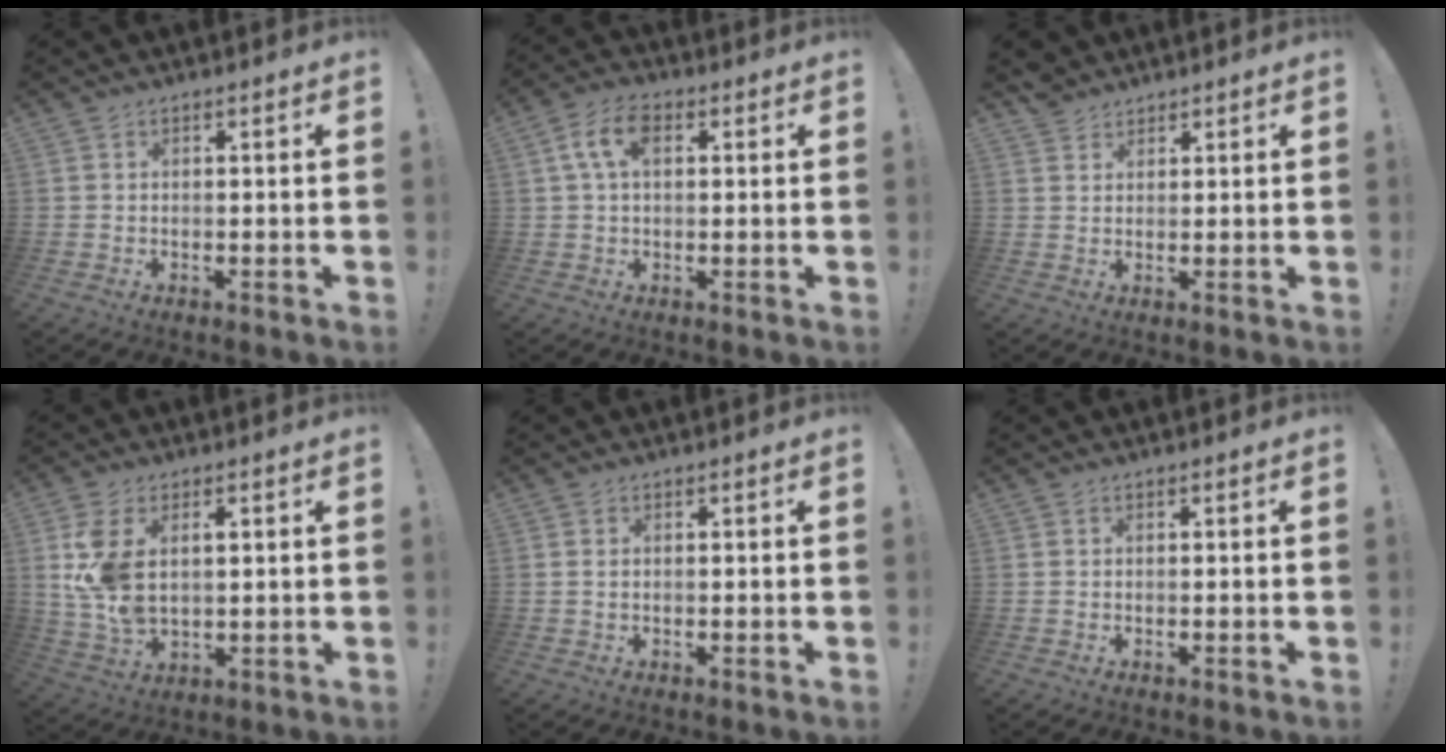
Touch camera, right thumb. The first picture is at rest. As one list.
[{"total": 7.8, "force": [2.0, 4.7, 6.0], "torque": [-0.112, 0.011, 0.036]}, {"total": 3.7, "force": [3.1, 1.9, 0.4], "torque": [0.000, -0.019, 0.059]}, {"total": 10.6, "force": [3.2, 6.3, 7.9], "torque": [-0.145, -0.016, 0.056]}, {"total": 0.7, "force": [0.3, 0.2, 0.6], "torque": [-0.013, 0.001, 0.006]}, {"total": 0.0}]